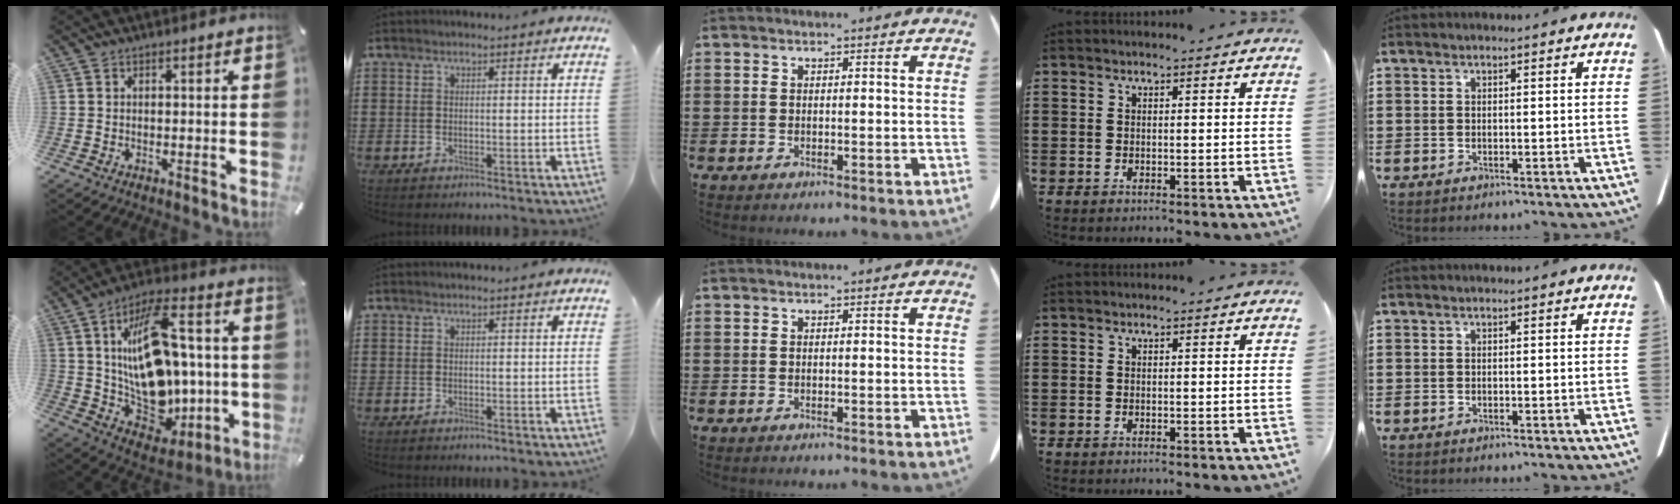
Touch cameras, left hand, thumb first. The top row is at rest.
{"thumb": {"total": 21.9, "force": [3.3, 13.6, 16.8], "torque": [-0.306, -0.029, 0.059]}}